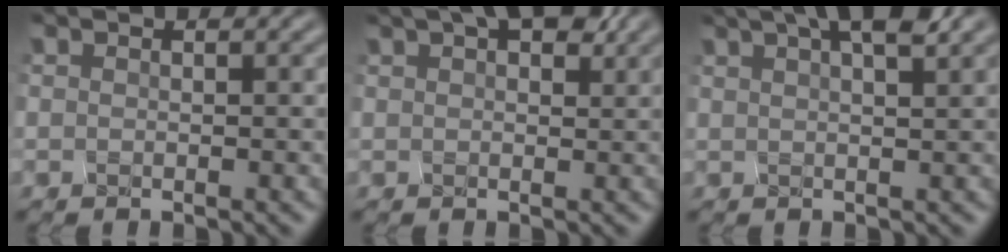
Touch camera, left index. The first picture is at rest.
{"total": 5.1, "force": [3.5, 1.5, 3.4], "torque": [-0.036, 0.021, 0.050]}
{"total": 5.1, "force": [3.4, 0.8, 3.7], "torque": [-0.030, 0.024, 0.046]}